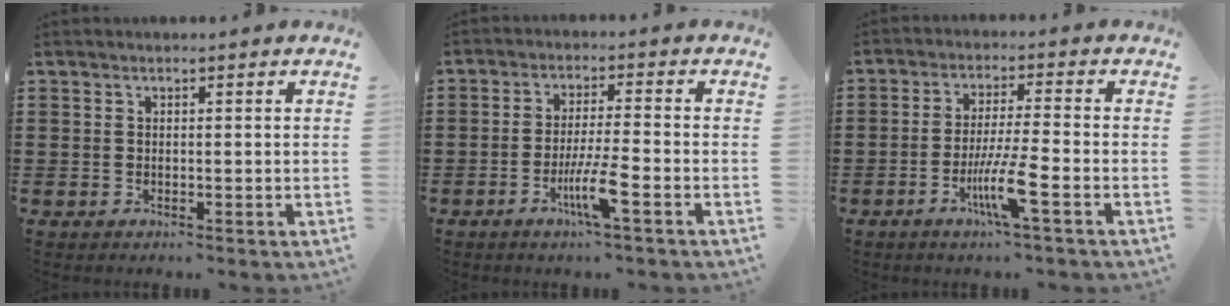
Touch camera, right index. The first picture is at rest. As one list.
[{"total": 6.2, "force": [-2.8, 0.2, 5.6], "torque": [-0.111, -0.016, -0.053]}, {"total": 7.1, "force": [-3.2, 0.0, 6.4], "torque": [-0.124, -0.014, -0.061]}]